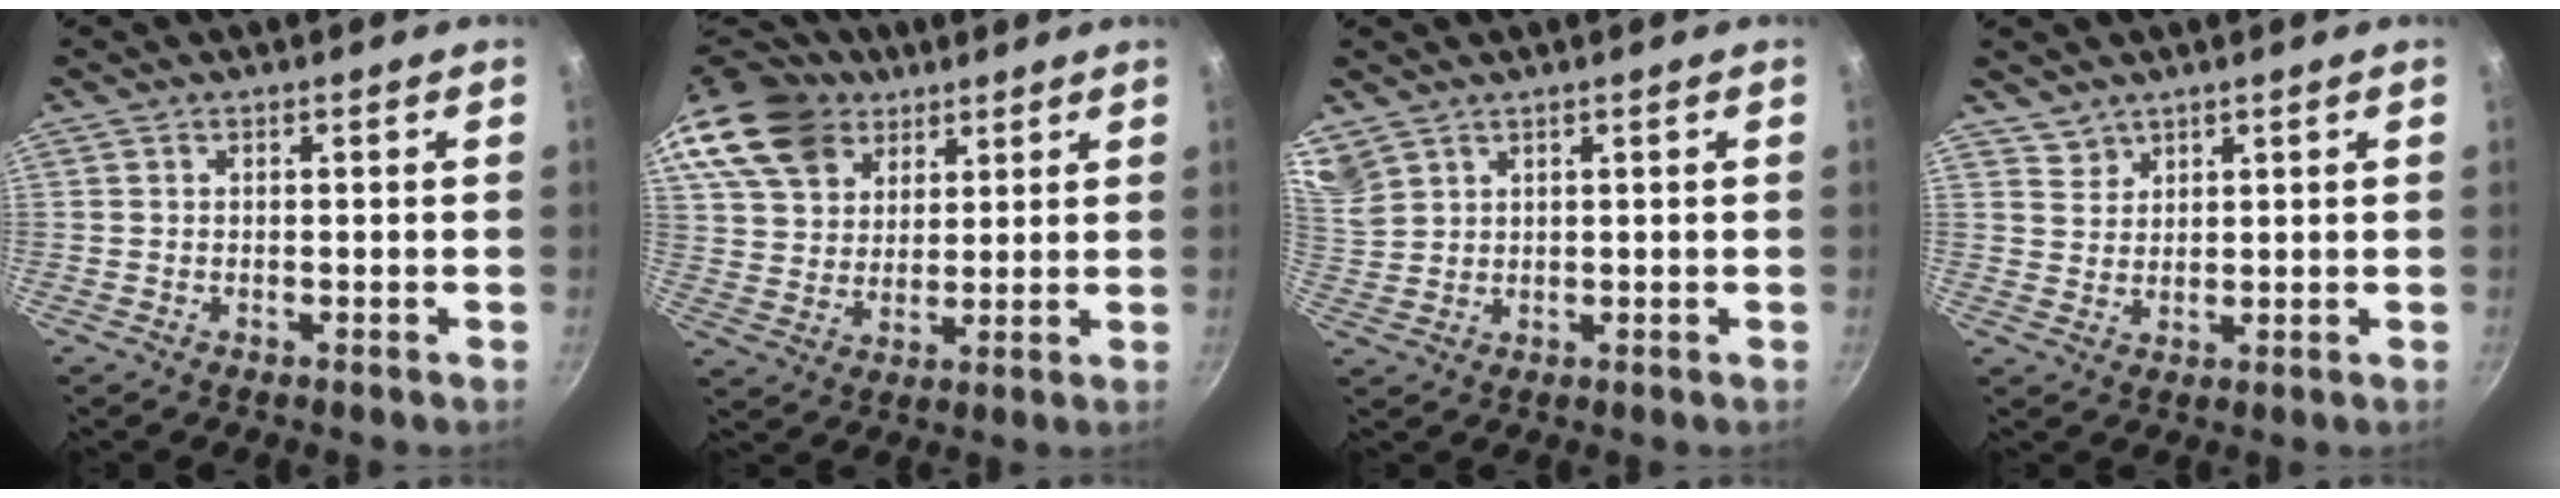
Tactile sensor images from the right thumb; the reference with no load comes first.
{"total": 19.7, "force": [12.2, 13.7, 7.2], "torque": [-0.144, -0.002, 0.230]}
{"total": 7.2, "force": [5.3, 4.2, 2.5], "torque": [-0.050, 0.004, 0.119]}
{"total": 3.4, "force": [2.7, 2.0, -0.1], "torque": [0.020, 0.003, 0.057]}